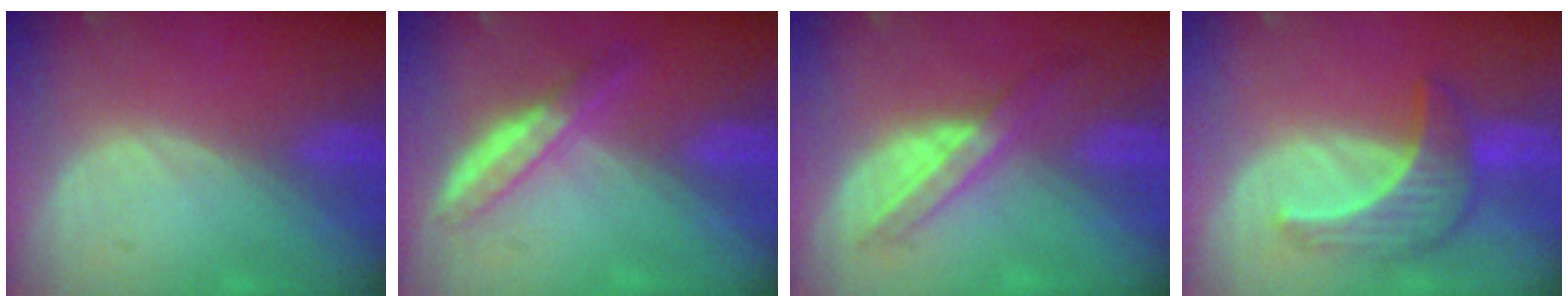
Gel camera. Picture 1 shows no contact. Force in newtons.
{"total": 5.3, "press": 4.7, "slide": 2.4}
{"total": 6.1, "press": 5.6, "slide": 2.5}
{"total": 6.7, "press": 6.7, "slide": 0.7}